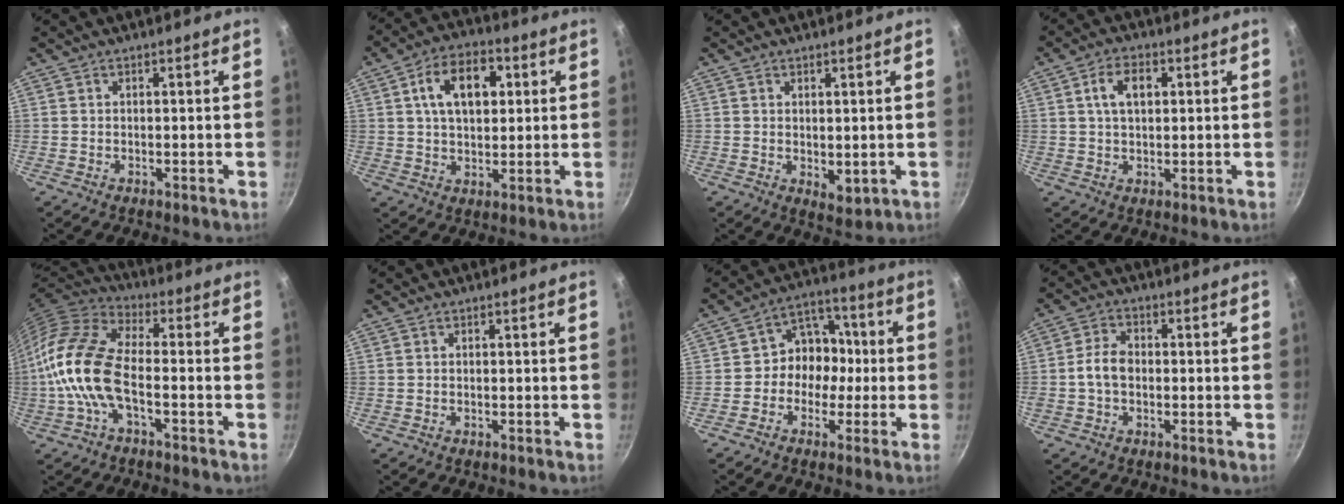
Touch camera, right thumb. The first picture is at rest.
{"total": 11.6, "force": [3.0, 7.3, 8.6], "torque": [-0.116, 0.011, 0.042]}
{"total": 3.4, "force": [0.6, 2.0, 2.7], "torque": [-0.036, -0.017, 0.012]}
{"total": 5.9, "force": [1.5, 3.6, 4.4], "torque": [-0.066, 0.009, 0.023]}
{"total": 14.4, "force": [-3.2, 7.0, 12.2], "torque": [-0.246, 0.037, -0.081]}
{"total": 0.0}
{"total": 9.1, "force": [-1.1, 7.8, 4.6], "torque": [-0.018, 0.037, -0.033]}
{"total": 4.9, "force": [-0.8, 3.4, 3.5], "torque": [-0.060, 0.022, -0.022]}